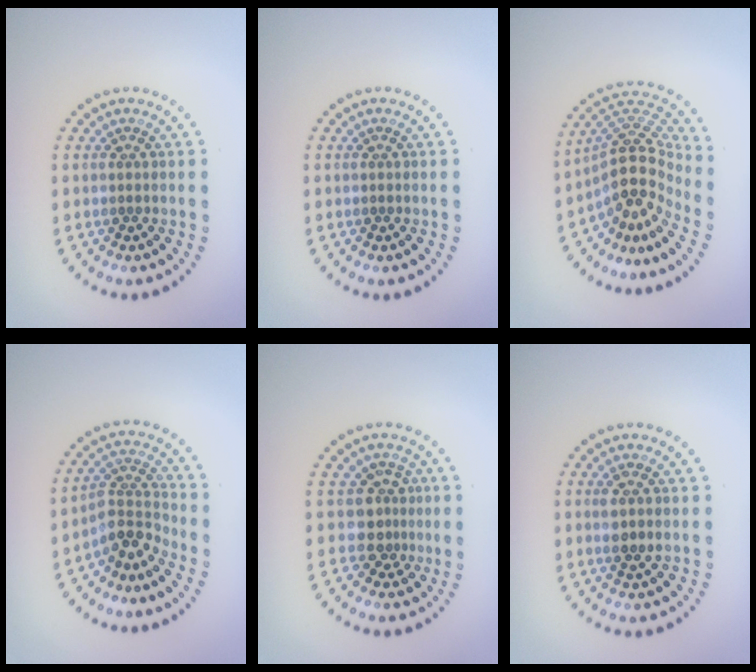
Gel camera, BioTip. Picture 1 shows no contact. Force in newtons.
{"total": 0.0}
{"total": 5.4, "press": 4.0, "slide": 3.7}
{"total": 3.4, "press": 2.4, "slide": 2.5}
{"total": 2.5, "press": 1.9, "slide": 1.6}
{"total": 1.4, "press": 1.3, "slide": 0.5}